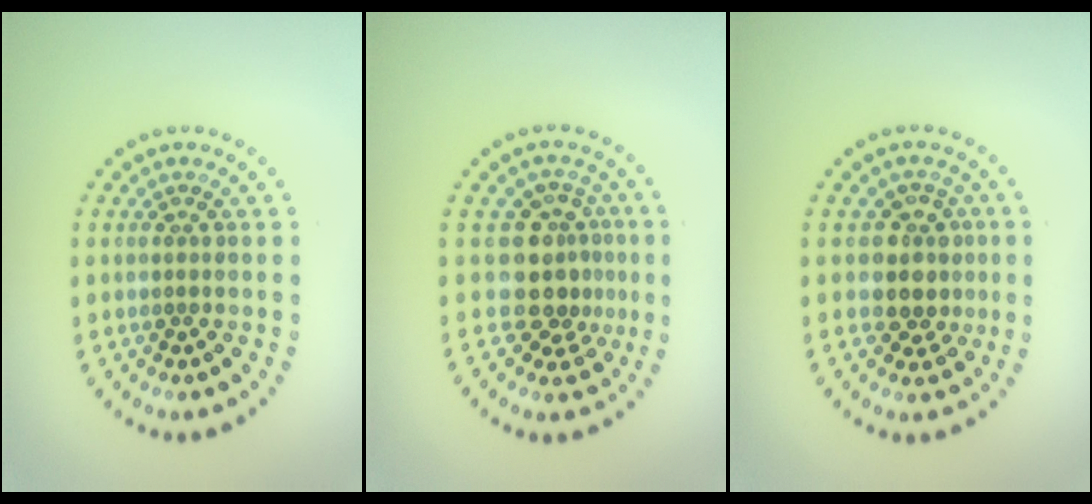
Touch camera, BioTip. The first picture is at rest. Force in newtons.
{"total": 3.8, "press": 2.9, "slide": 2.4}
{"total": 3.2, "press": 2.7, "slide": 1.8}